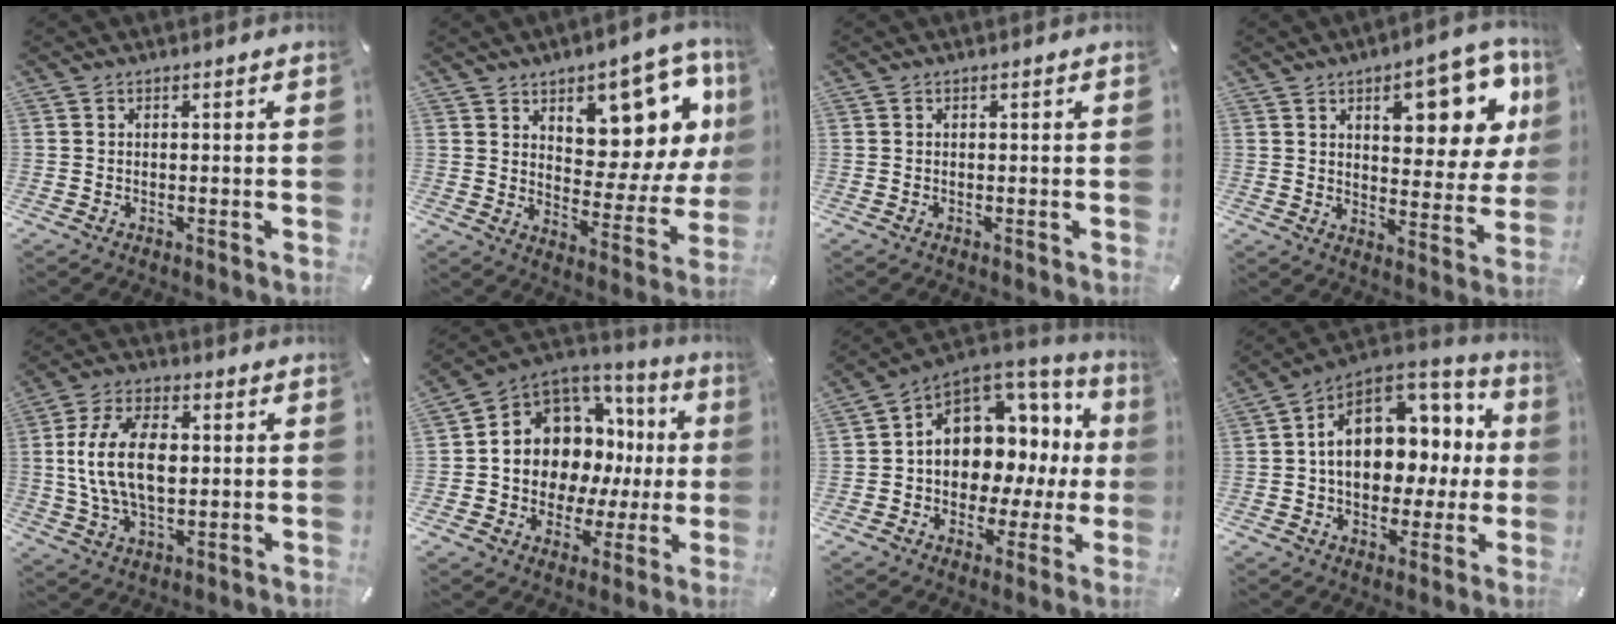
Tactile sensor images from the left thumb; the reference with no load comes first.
{"total": 12.6, "force": [8.5, 7.1, 6.0], "torque": [-0.068, -0.088, 0.148]}
{"total": 0.0}
{"total": 17.1, "force": [8.2, 7.7, 13.0], "torque": [-0.156, -0.041, 0.128]}
{"total": 14.6, "force": [1.1, 9.0, 11.5], "torque": [-0.248, 0.006, 0.017]}
{"total": 10.6, "force": [2.6, 9.5, 3.9], "torque": [-0.067, -0.053, 0.057]}
{"total": 10.8, "force": [3.2, 8.7, 5.5], "torque": [-0.082, -0.047, 0.058]}
{"total": 16.4, "force": [2.7, 12.0, 10.9], "torque": [-0.153, -0.014, 0.053]}